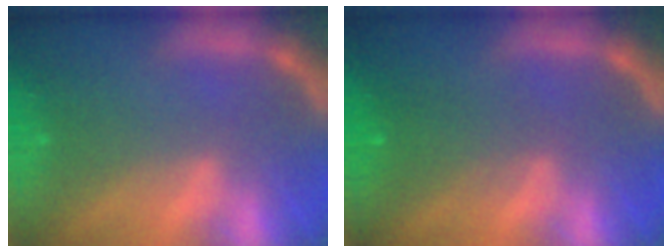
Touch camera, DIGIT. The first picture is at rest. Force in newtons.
{"total": 2.5}